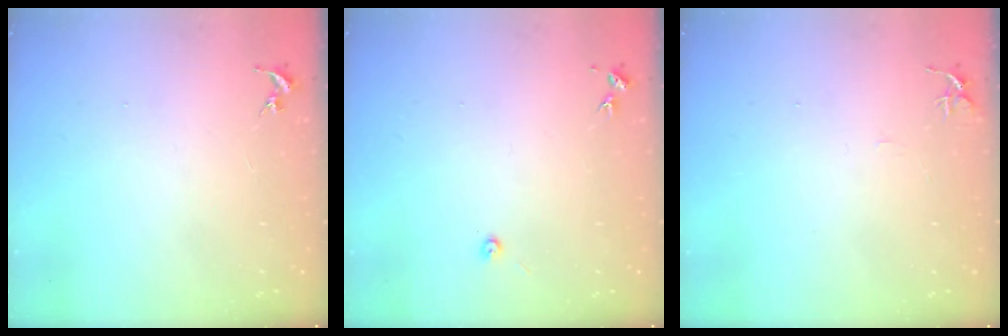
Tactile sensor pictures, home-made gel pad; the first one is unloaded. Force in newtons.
{"total": 2.0, "press": 2.0, "slide": 0.3}
{"total": 5.6, "press": 5.6, "slide": 0.5}